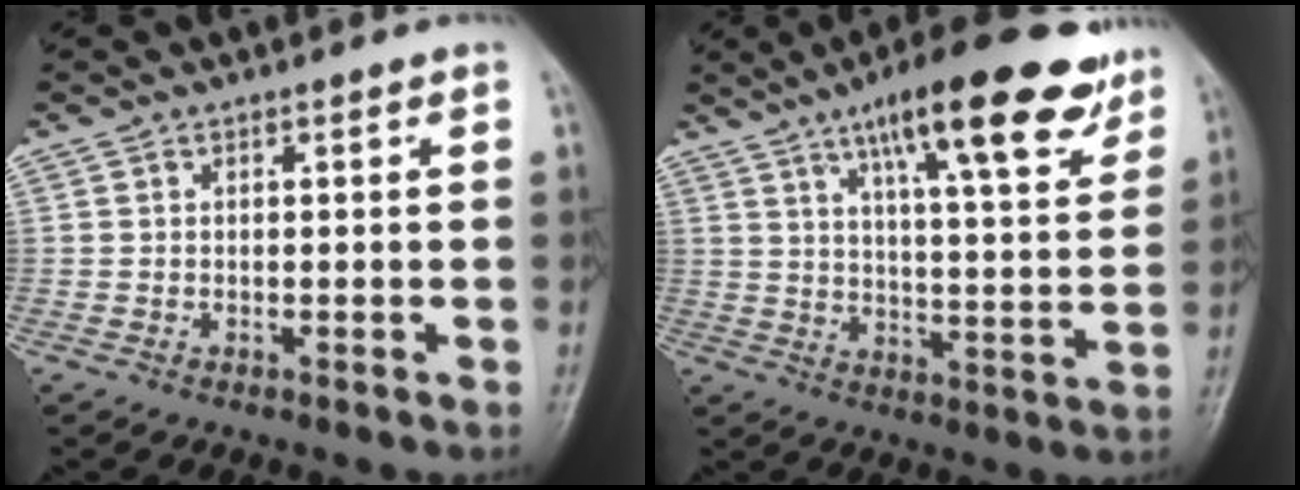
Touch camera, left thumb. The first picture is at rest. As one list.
[{"total": 19.3, "force": [11.9, 5.0, 14.3], "torque": [-0.182, -0.040, 0.179]}]